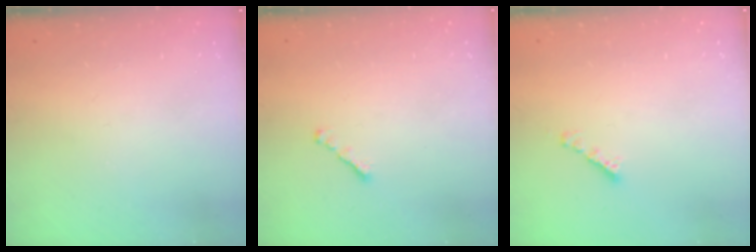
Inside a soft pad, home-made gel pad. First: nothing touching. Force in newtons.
{"total": 1.3, "press": 1.2, "slide": 0.5}
{"total": 2.3, "press": 2.3, "slide": 0.2}